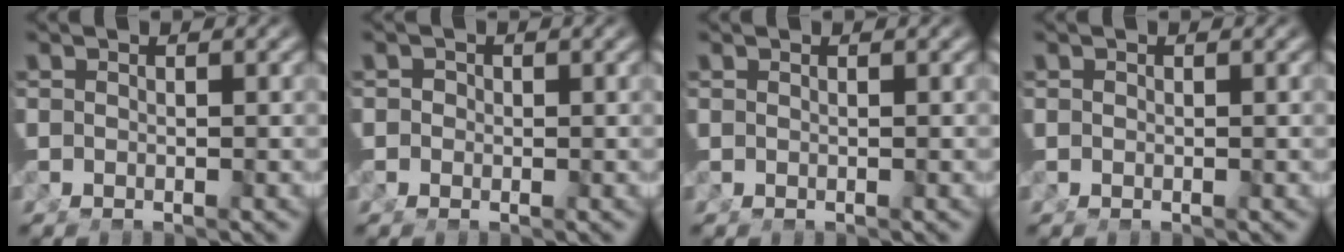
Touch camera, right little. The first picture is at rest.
{"total": 1.7, "force": [-0.3, 1.6, 0.4], "torque": [-0.011, -0.001, -0.012]}
{"total": 0.0}
{"total": 0.0}